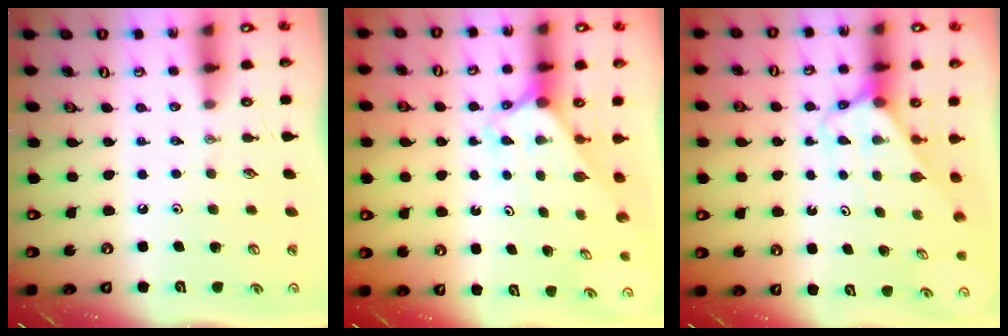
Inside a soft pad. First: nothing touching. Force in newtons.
{"total": 2.4, "press": 2.4, "slide": 0.2}
{"total": 2.9, "press": 2.9, "slide": 0.2}